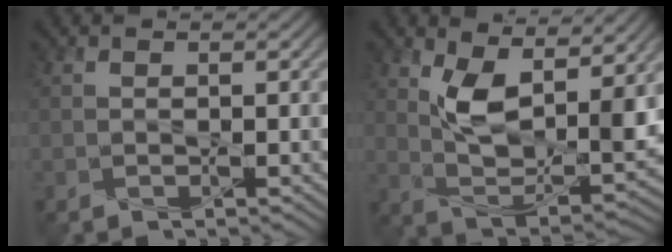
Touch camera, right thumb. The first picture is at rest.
{"total": 10.1, "force": [4.1, 4.8, 7.9], "torque": [-0.155, -0.014, 0.080]}